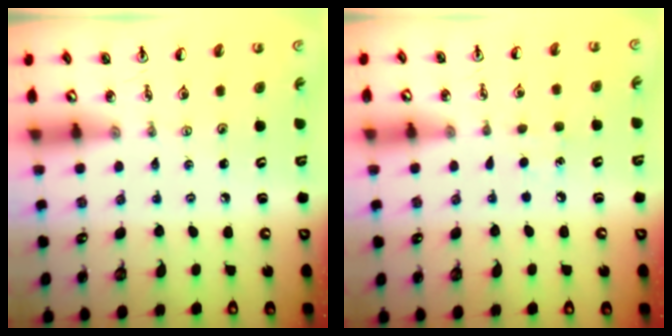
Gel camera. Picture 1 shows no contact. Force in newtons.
{"total": 5.8, "press": 5.8, "slide": 0.7}